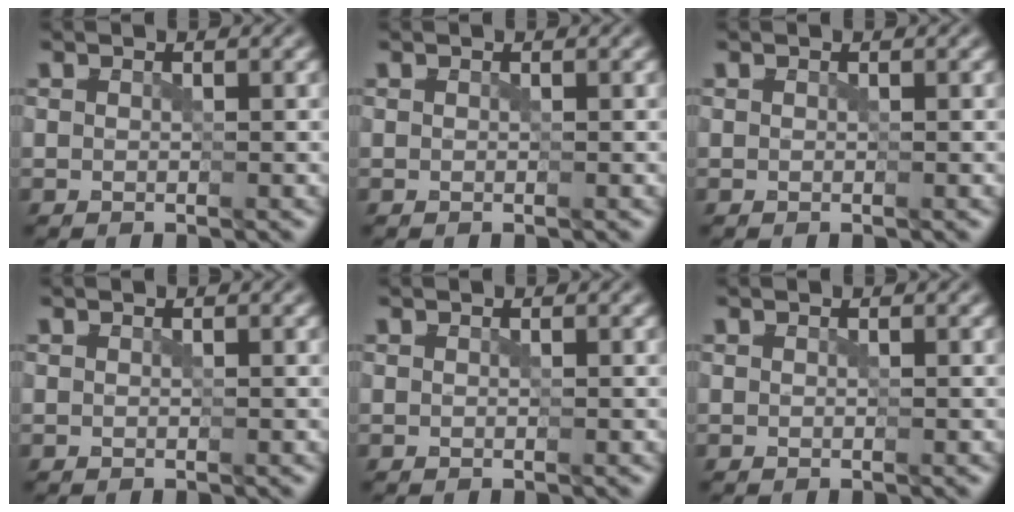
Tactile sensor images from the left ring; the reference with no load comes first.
{"total": 0.0}
{"total": 0.0}
{"total": 0.0}
{"total": 0.0}
{"total": 0.0}